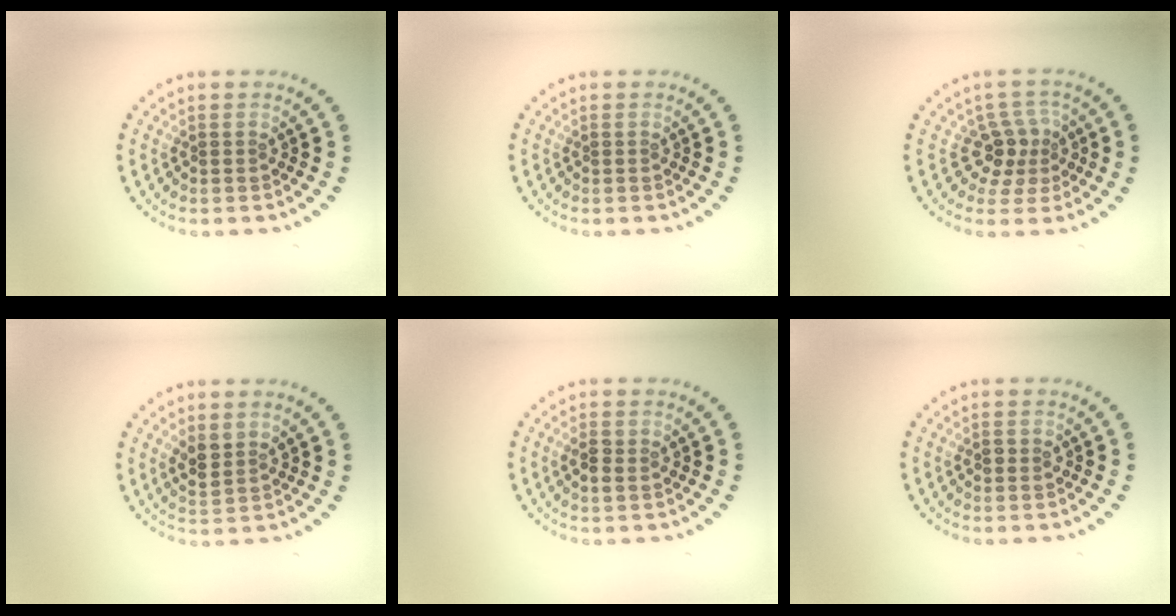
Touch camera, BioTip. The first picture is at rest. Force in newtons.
{"total": 0.0}
{"total": 2.8, "press": 2.4, "slide": 1.5}
{"total": 2.1, "press": 1.8, "slide": 0.9}
{"total": 1.5, "press": 1.5, "slide": 0.3}
{"total": 1.2, "press": 1.2, "slide": 0.1}